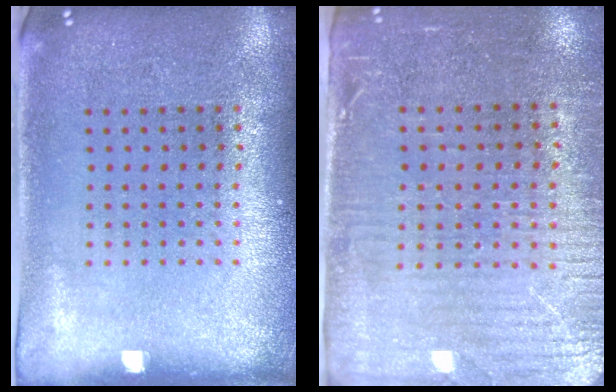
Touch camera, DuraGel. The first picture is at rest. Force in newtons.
{"total": 3.6, "press": 3.0, "slide": 2.0}